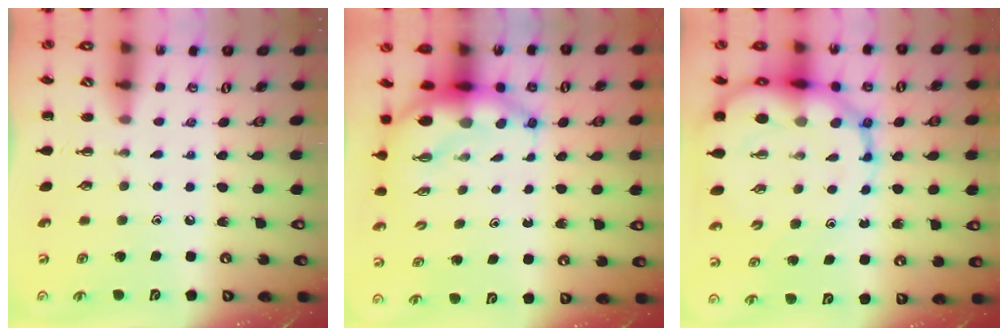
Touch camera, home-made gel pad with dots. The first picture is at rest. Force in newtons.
{"total": 7.0, "press": 6.9, "slide": 1.6}
{"total": 17.2, "press": 16.5, "slide": 4.9}